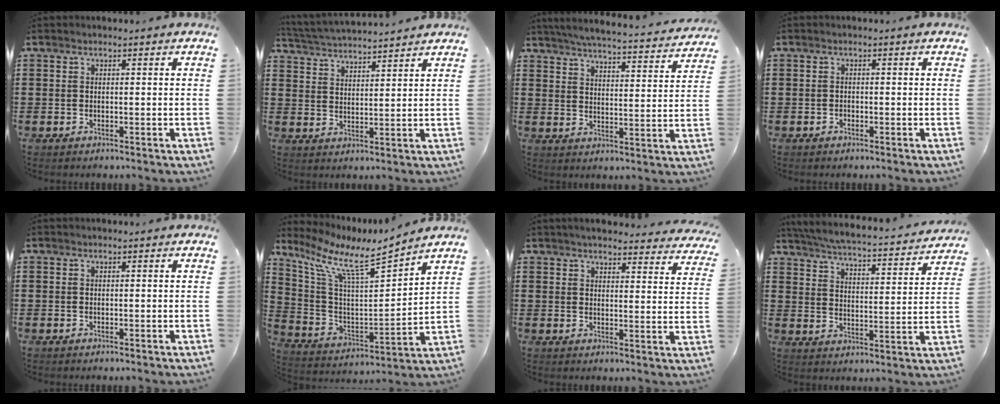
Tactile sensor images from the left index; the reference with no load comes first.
{"total": 3.5, "force": [3.5, -0.3, 0.2], "torque": [-0.019, -0.022, 0.060]}
{"total": 4.6, "force": [4.4, -0.6, 1.1], "torque": [-0.045, -0.038, 0.071]}
{"total": 0.5, "force": [-0.4, 0.2, 0.1], "torque": [-0.005, 0.000, -0.009]}
{"total": 0.0}
{"total": 8.8, "force": [6.8, 1.4, 5.4], "torque": [-0.135, -0.050, 0.108]}
{"total": 3.8, "force": [3.7, 0.1, 1.0], "torque": [-0.026, -0.022, 0.062]}
{"total": 4.3, "force": [4.1, -0.4, 1.4], "torque": [-0.049, -0.036, 0.062]}